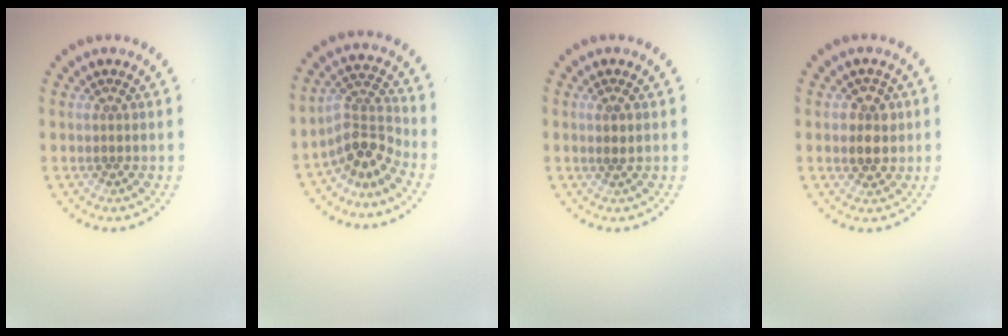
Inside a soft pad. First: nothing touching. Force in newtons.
{"total": 3.7, "press": 2.6, "slide": 2.7}
{"total": 0.9, "press": 0.7, "slide": 0.5}
{"total": 2.6, "press": 2.5, "slide": 0.6}